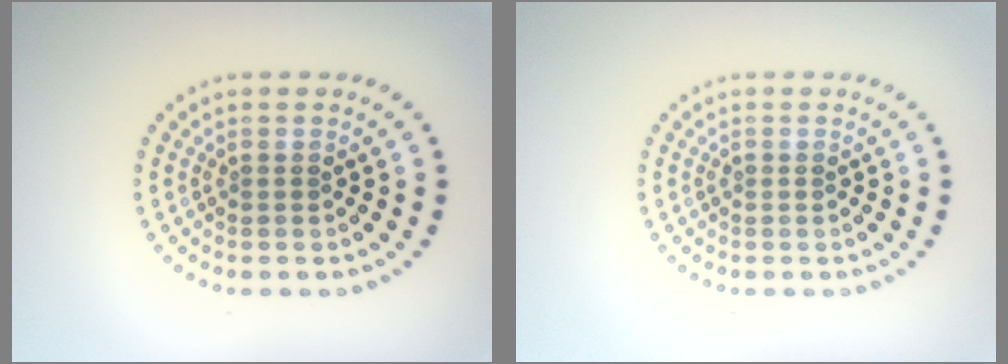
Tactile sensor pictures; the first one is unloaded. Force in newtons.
{"total": 0.6, "press": 0.6, "slide": 0.1}